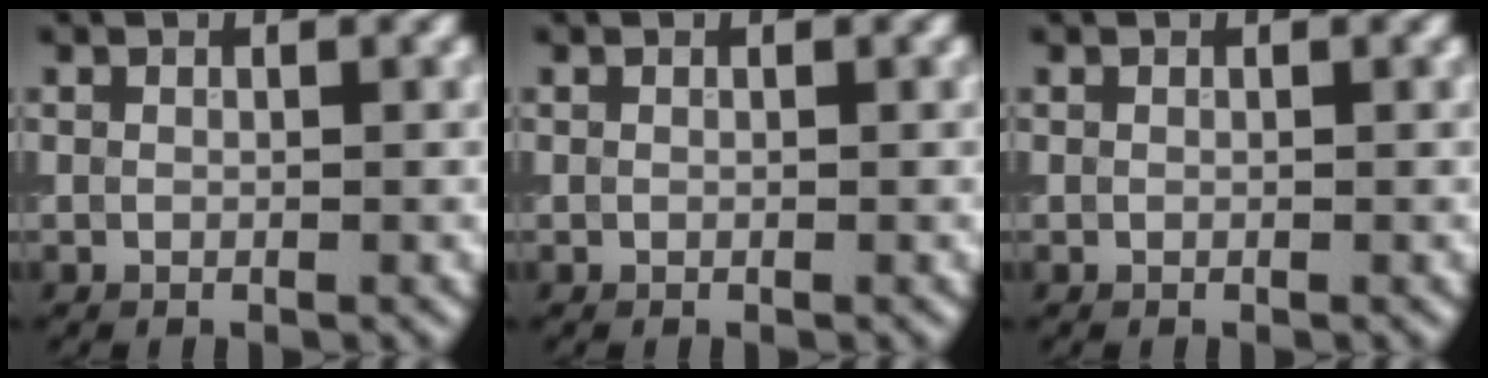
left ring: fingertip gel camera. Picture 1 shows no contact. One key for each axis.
{"total": 0.0}
{"total": 0.0}